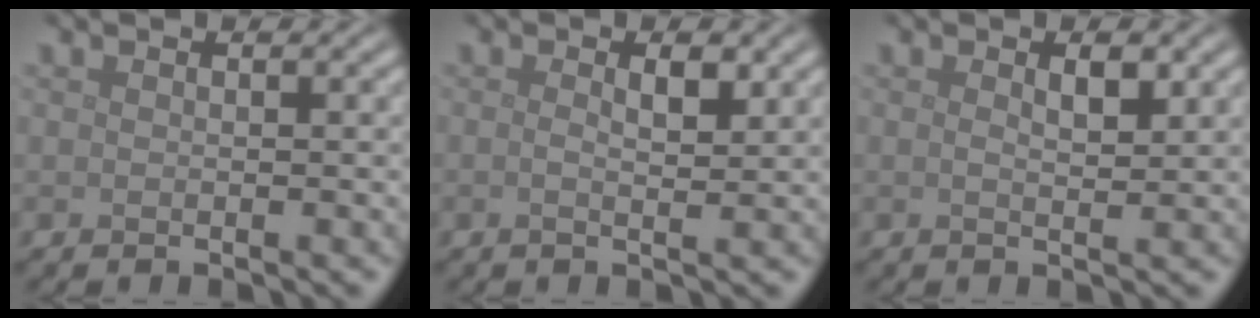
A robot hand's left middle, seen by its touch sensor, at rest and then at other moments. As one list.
[{"total": 1.7, "force": [0.3, 0.4, 1.7], "torque": [-0.028, 0.001, 0.002]}, {"total": 1.5, "force": [0.6, 0.3, 1.4], "torque": [-0.024, -0.001, 0.007]}]